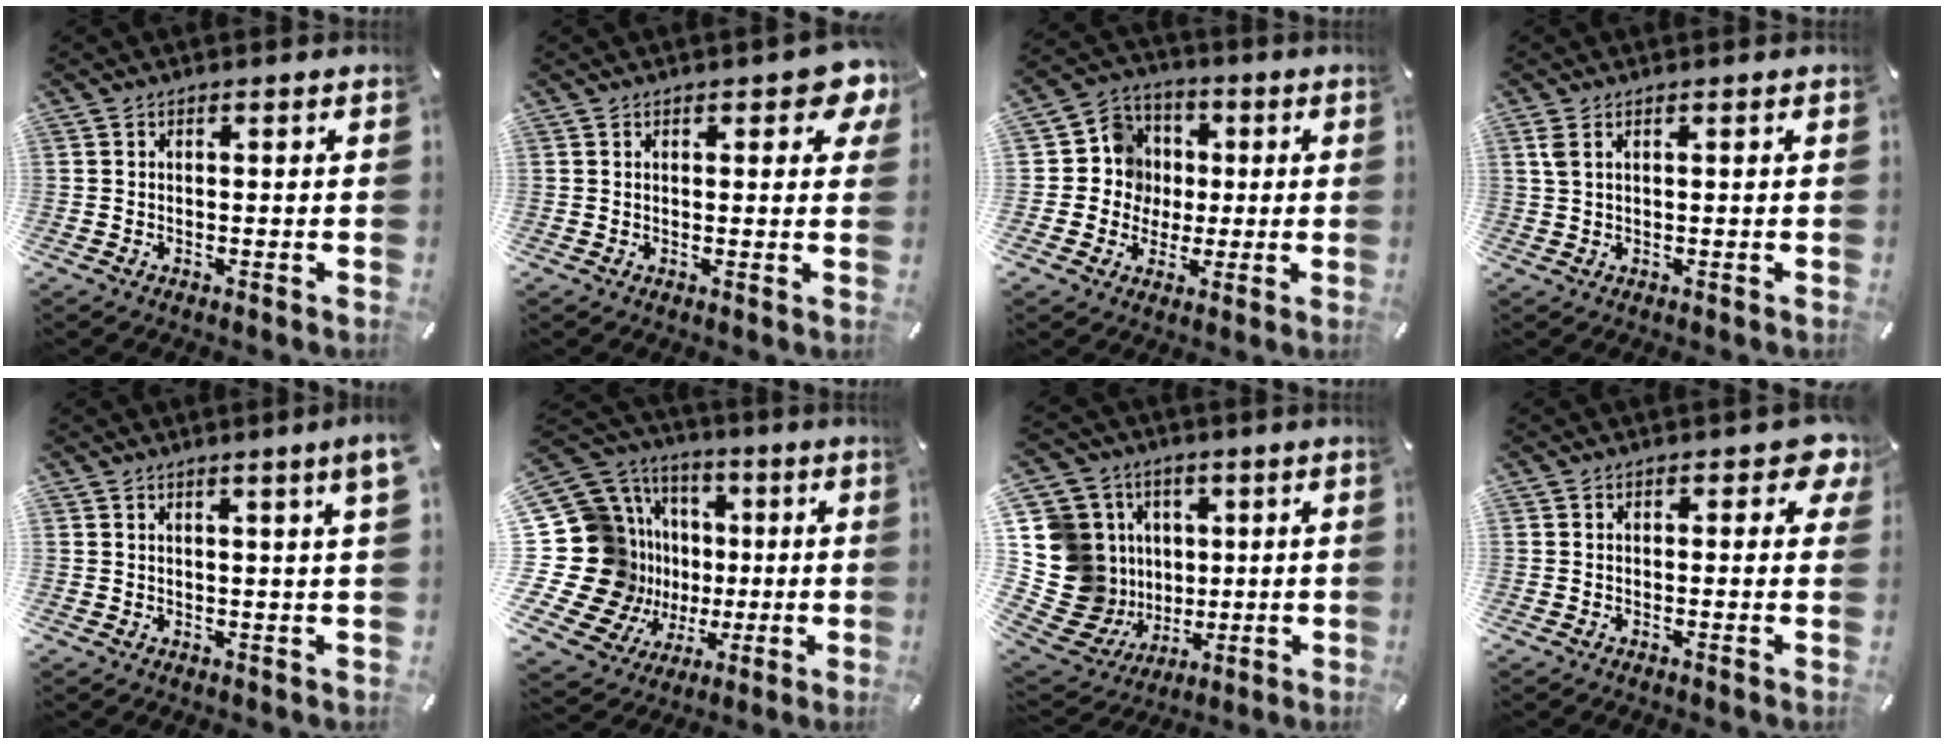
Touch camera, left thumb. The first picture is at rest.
{"total": 5.1, "force": [2.5, 2.6, 3.6], "torque": [-0.046, -0.003, 0.039]}
{"total": 9.6, "force": [-0.2, 9.5, 1.0], "torque": [-0.023, 0.010, 0.004]}
{"total": 2.2, "force": [0.9, 0.9, 1.7], "torque": [-0.038, 0.004, 0.016]}
{"total": 3.2, "force": [1.8, 0.1, 2.6], "torque": [-0.044, -0.002, 0.028]}
{"total": 26.1, "force": [0.1, 22.9, 12.6], "torque": [-0.249, -0.042, 0.063]}
{"total": 19.9, "force": [0.7, 18.2, 7.9], "torque": [-0.171, -0.010, 0.052]}
{"total": 4.0, "force": [1.2, 2.4, 2.9], "torque": [-0.027, 0.000, 0.016]}